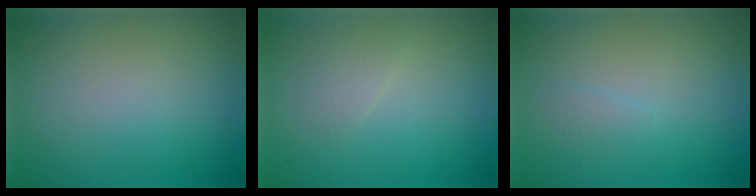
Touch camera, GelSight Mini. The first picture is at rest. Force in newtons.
{"total": 1.3, "press": 1.3, "slide": 0.0}
{"total": 0.8, "press": 0.8, "slide": 0.0}